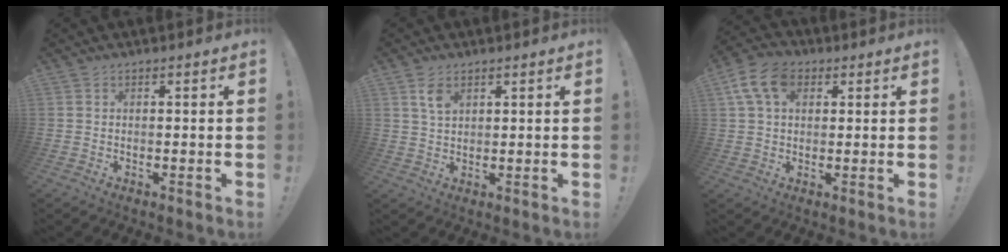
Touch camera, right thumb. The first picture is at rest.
{"total": 4.5, "force": [2.5, 2.5, 2.9], "torque": [-0.041, -0.013, 0.042]}
{"total": 10.8, "force": [4.0, 7.3, 6.9], "torque": [-0.125, 0.002, 0.078]}